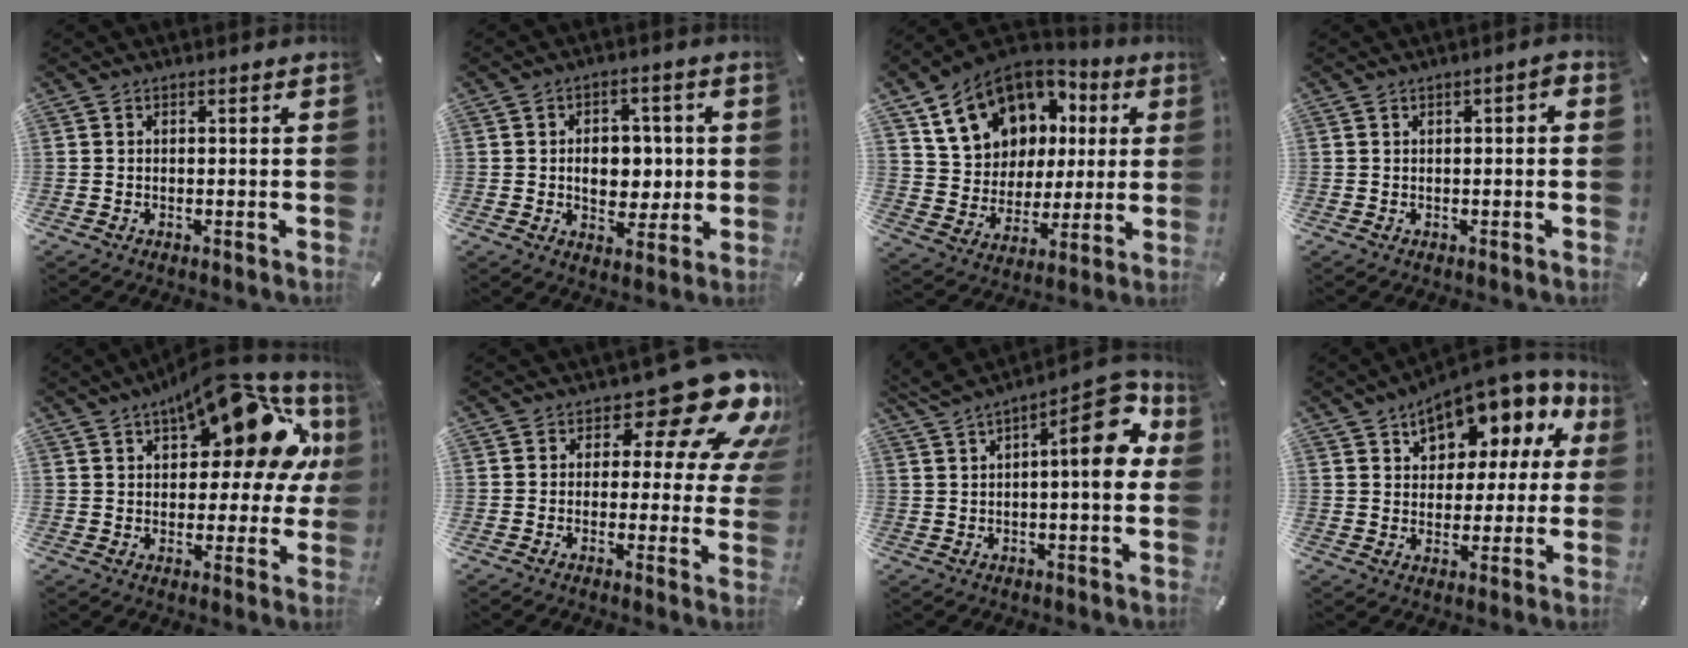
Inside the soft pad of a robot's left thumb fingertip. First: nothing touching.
{"total": 8.8, "force": [0.0, 6.4, 6.0], "torque": [-0.067, 0.001, -0.002]}
{"total": 15.7, "force": [7.2, 12.5, 6.0], "torque": [-0.114, -0.035, 0.143]}
{"total": 2.1, "force": [-0.2, 1.0, 1.9], "torque": [-0.032, 0.007, -0.005]}
{"total": 19.7, "force": [10.3, 9.7, 13.6], "torque": [-0.188, -0.064, 0.172]}
{"total": 18.0, "force": [9.9, 8.1, 12.6], "torque": [-0.161, -0.065, 0.161]}
{"total": 14.6, "force": [4.4, 5.4, 12.9], "torque": [-0.160, -0.020, 0.068]}
{"total": 11.3, "force": [8.0, 6.6, 4.6], "torque": [-0.068, -0.066, 0.141]}